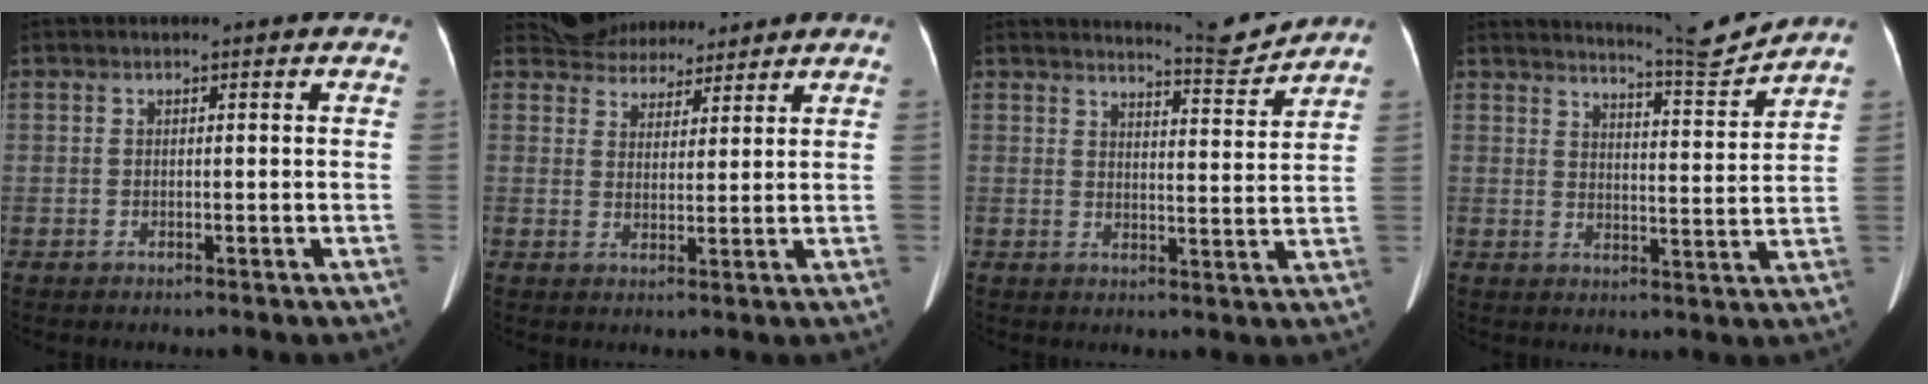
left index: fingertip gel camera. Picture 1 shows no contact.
{"total": 7.0, "force": [6.4, 2.8, 0.1], "torque": [0.003, 0.019, 0.098]}
{"total": 6.3, "force": [6.2, -1.0, 0.4], "torque": [-0.023, -0.028, 0.089]}
{"total": 8.5, "force": [8.2, -1.8, 1.1], "torque": [-0.034, -0.039, 0.123]}